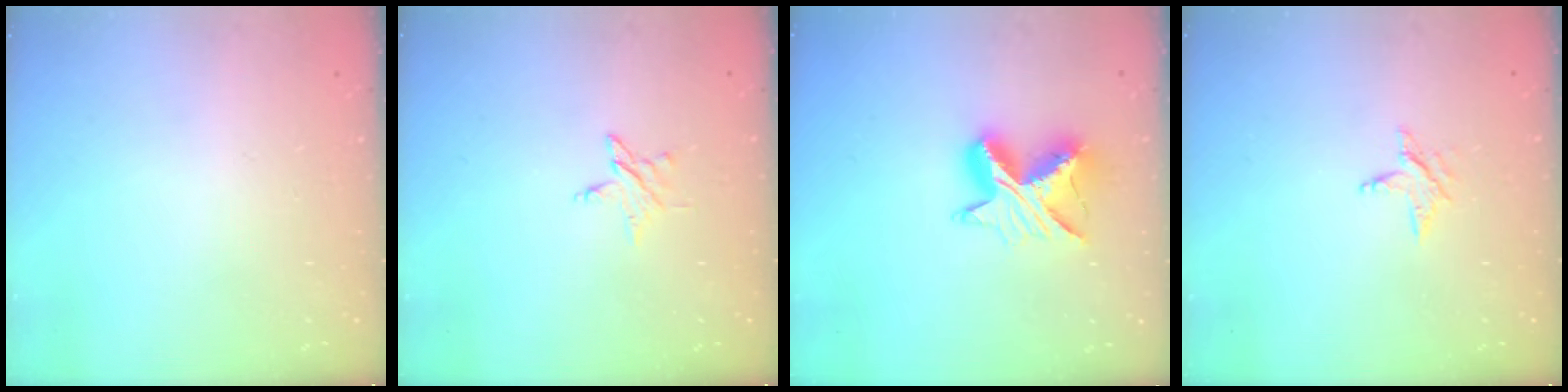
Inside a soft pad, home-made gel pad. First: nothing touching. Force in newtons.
{"total": 3.3, "press": 3.3, "slide": 0.3}
{"total": 10.2, "press": 10.2, "slide": 0.5}
{"total": 3.1, "press": 3.1, "slide": 0.3}